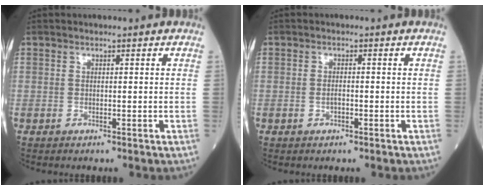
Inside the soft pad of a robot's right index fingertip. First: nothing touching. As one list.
[{"total": 1.3, "force": [-0.4, 0.6, 1.1], "torque": [-0.020, 0.002, -0.008]}]